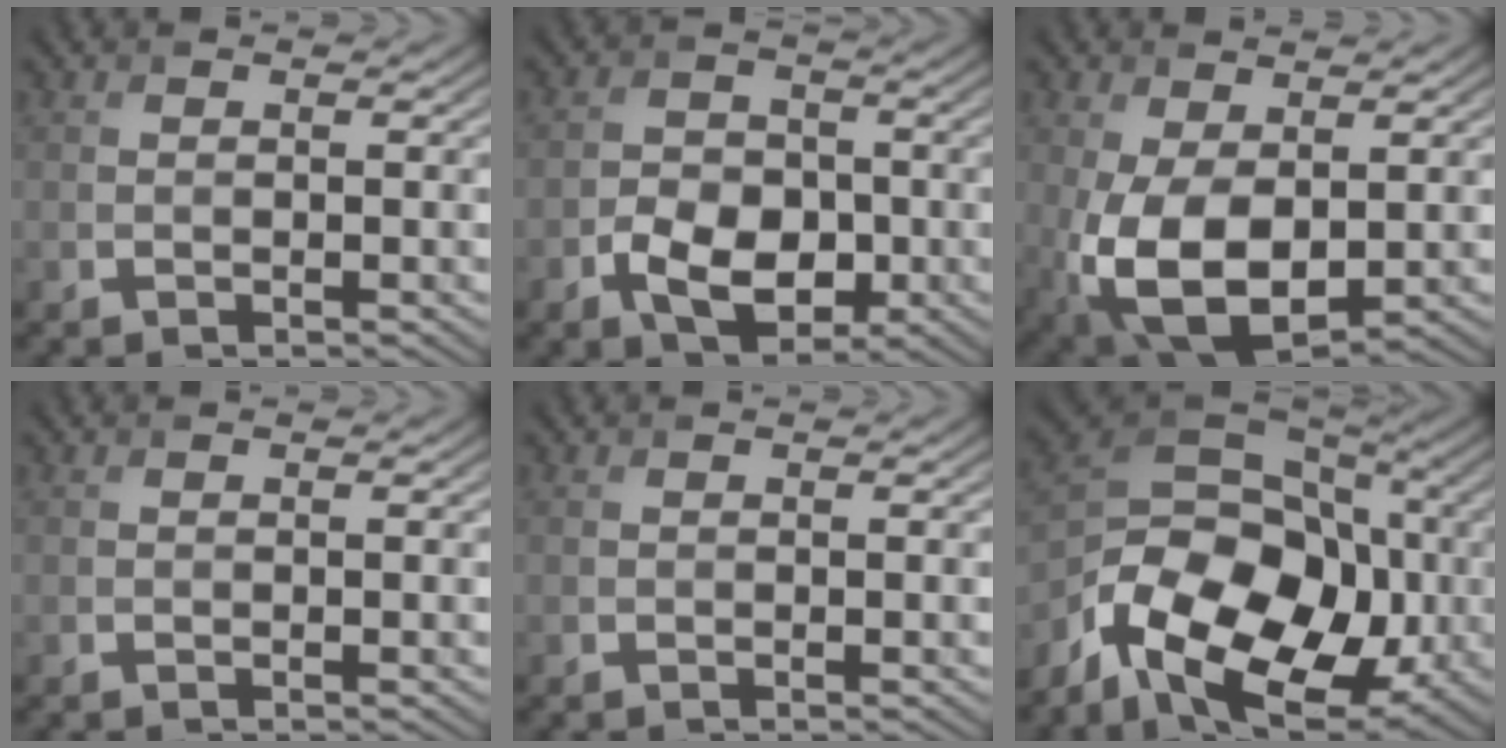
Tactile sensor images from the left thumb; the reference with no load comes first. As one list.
[{"total": 6.1, "force": [-2.3, 4.2, 3.7], "torque": [-0.065, -0.006, -0.045]}, {"total": 10.8, "force": [-1.3, 6.3, 8.7], "torque": [-0.205, -0.021, -0.015]}, {"total": 0.0}, {"total": 0.0}, {"total": 16.2, "force": [-5.8, 10.6, 10.8], "torque": [-0.222, -0.026, -0.112]}]